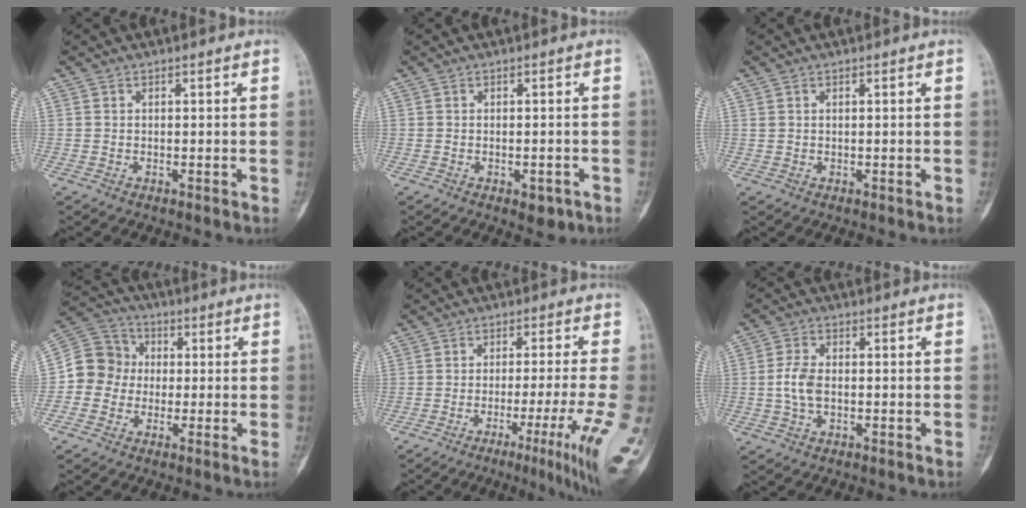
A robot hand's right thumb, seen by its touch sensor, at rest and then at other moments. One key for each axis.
{"total": 3.0, "fx": -1.4, "fy": 1.5, "fz": 2.2, "tx": -0.018, "ty": 0.009, "tz": -0.007}
{"total": 0.7, "fx": 0.4, "fy": 0.5, "fz": 0.2, "tx": 0.003, "ty": 0.002, "tz": 0.009}
{"total": 9.0, "fx": -0.6, "fy": 8.4, "fz": 3.4, "tx": -0.036, "ty": 0.027, "tz": -0.026}
{"total": 11.3, "fx": -4.3, "fy": -1.0, "fz": 10.4, "tx": -0.161, "ty": -0.013, "tz": -0.065}
{"total": 4.6, "fx": -0.4, "fy": 2.8, "fz": 3.6, "tx": -0.074, "ty": 0.010, "tz": -0.012}